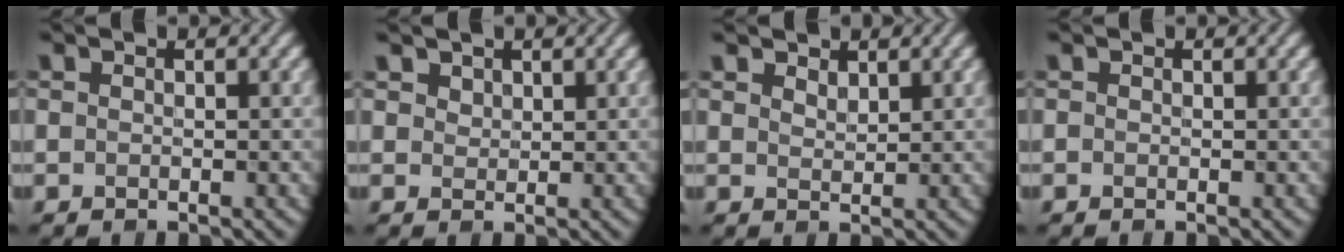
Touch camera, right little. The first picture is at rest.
{"total": 1.5, "force": [1.2, 0.8, 0.4], "torque": [-0.012, -0.005, 0.029]}
{"total": 1.6, "force": [1.4, 0.6, 0.6], "torque": [-0.012, 0.000, 0.028]}
{"total": 0.0}